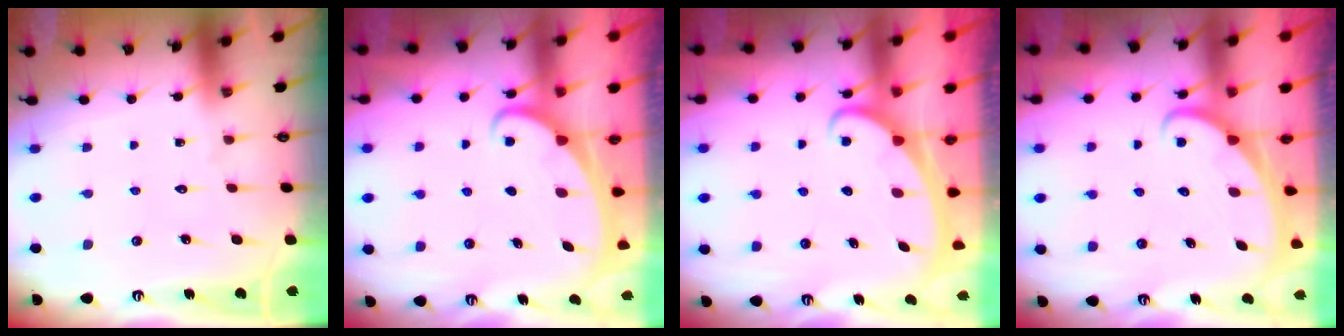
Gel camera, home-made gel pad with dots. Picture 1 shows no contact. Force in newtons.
{"total": 2.2, "press": 2.2, "slide": 0.3}
{"total": 2.3, "press": 2.3, "slide": 0.3}
{"total": 2.2, "press": 2.2, "slide": 0.1}